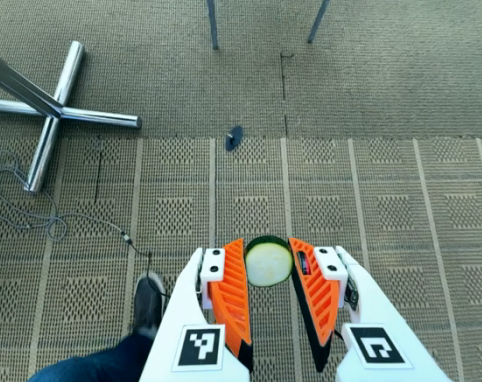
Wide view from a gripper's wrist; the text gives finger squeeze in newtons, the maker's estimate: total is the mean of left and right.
{"total": 7.6, "left": 7.6, "right": 7.7}